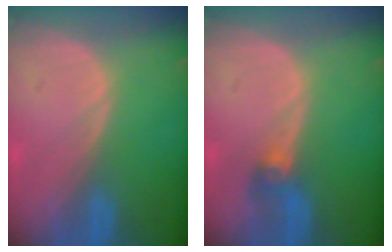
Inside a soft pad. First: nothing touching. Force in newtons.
{"total": 2.9, "press": 2.6, "slide": 1.4}